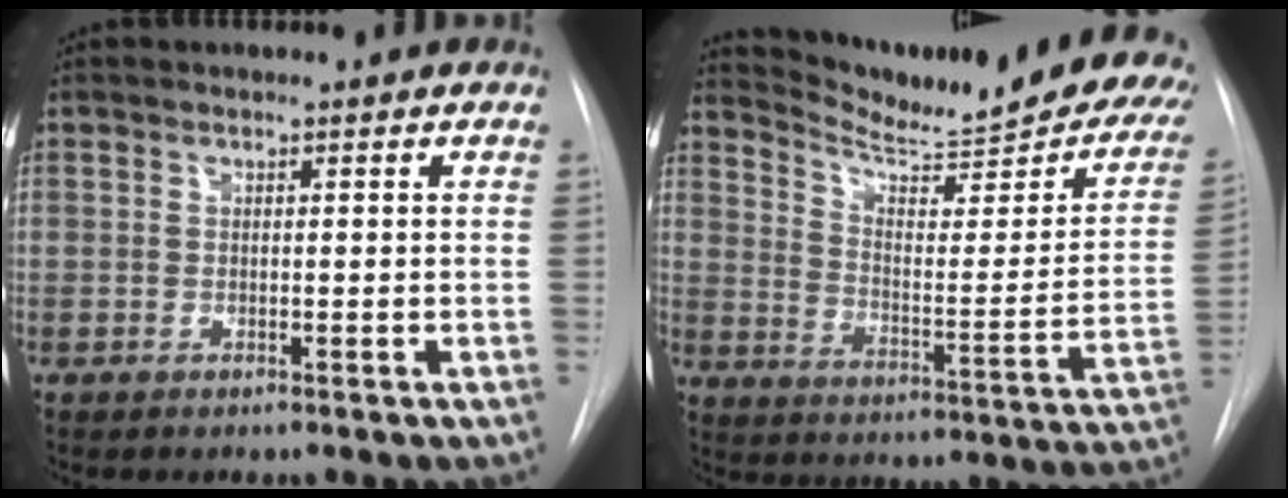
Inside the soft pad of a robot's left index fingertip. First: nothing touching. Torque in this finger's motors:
{"motor_torque": [0.74, -1.24, -0.01, 0.02]}